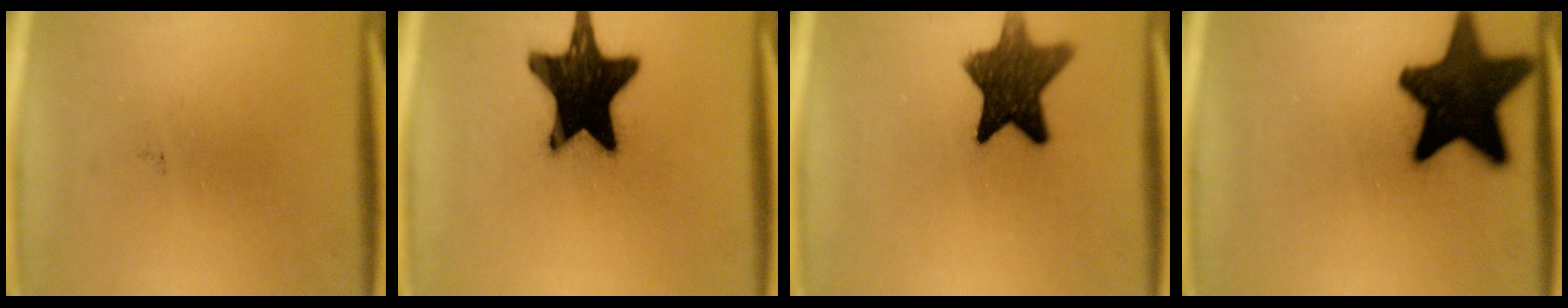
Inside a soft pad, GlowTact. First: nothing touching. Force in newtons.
{"total": 19.9}
{"total": 11.3}
{"total": 18.7}